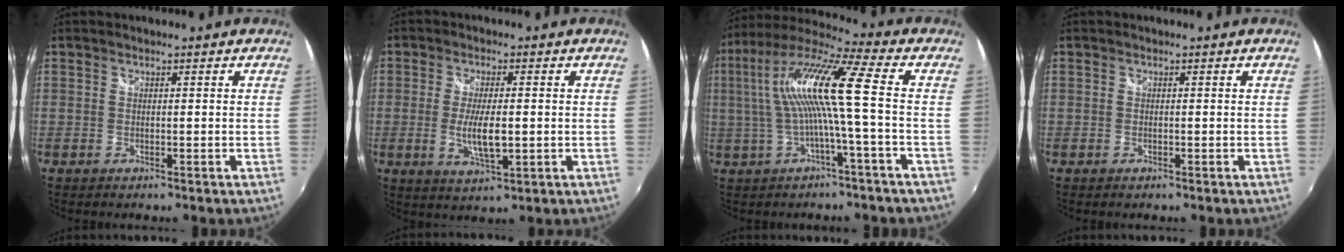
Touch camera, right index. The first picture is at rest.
{"total": 6.6, "force": [-0.8, 2.0, 6.2], "torque": [-0.121, -0.012, -0.013]}
{"total": 13.5, "force": [-0.1, -0.4, 13.5], "torque": [-0.251, 0.014, 0.000]}
{"total": 0.0}